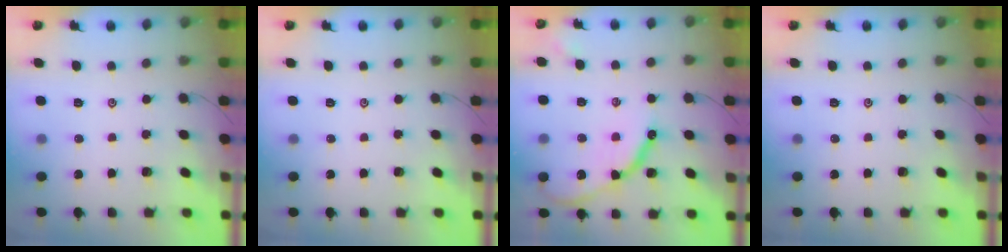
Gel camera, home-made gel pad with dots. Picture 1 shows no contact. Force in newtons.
{"total": 0.0}
{"total": 13.1, "press": 13.1, "slide": 1.2}
{"total": 0.0}